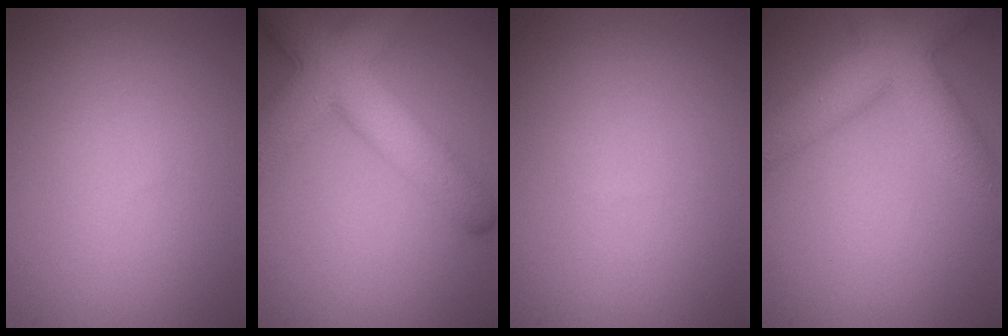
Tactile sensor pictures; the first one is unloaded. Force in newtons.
{"total": 9.0, "press": 9.0, "slide": 0.3}
{"total": 0.0}
{"total": 8.3, "press": 8.3, "slide": 0.4}